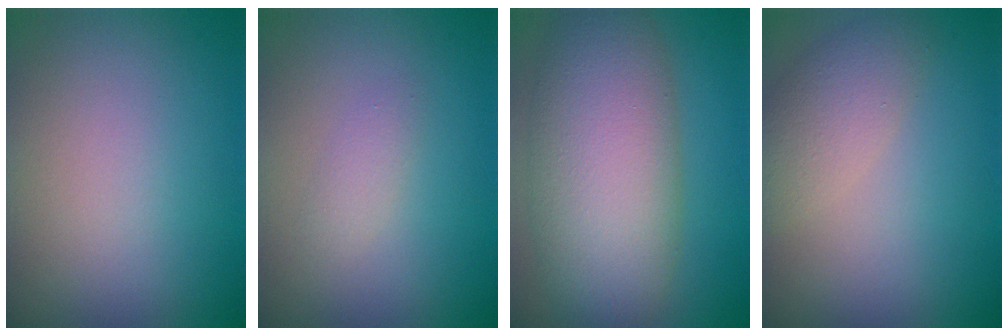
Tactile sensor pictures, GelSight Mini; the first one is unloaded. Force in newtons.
{"total": 1.0, "press": 1.0, "slide": 0.1}
{"total": 9.0, "press": 9.0, "slide": 0.3}
{"total": 2.9, "press": 2.9, "slide": 0.2}